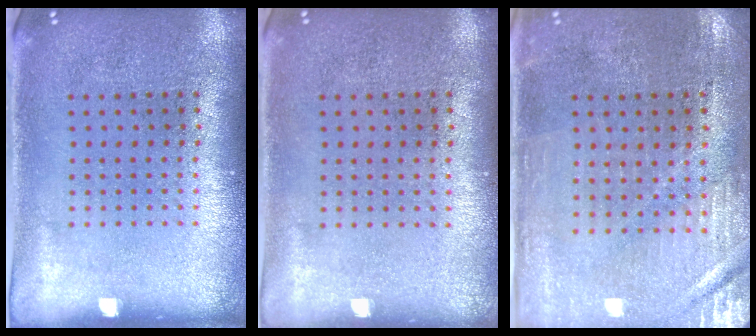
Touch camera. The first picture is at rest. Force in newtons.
{"total": 0.0}
{"total": 0.6, "press": 0.5, "slide": 0.3}